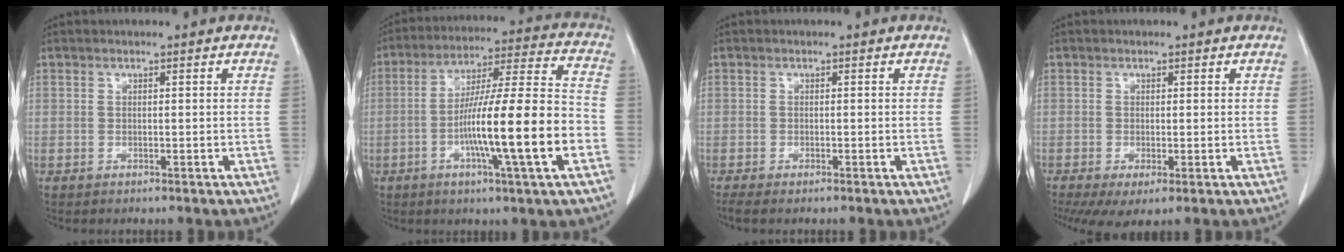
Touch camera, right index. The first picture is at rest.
{"total": 17.4, "force": [-5.0, 0.0, 16.7], "torque": [-0.282, 0.003, -0.085]}
{"total": 2.0, "force": [-1.7, 0.1, 1.1], "torque": [-0.018, -0.005, -0.024]}
{"total": 5.2, "force": [-2.5, 1.6, 4.2], "torque": [-0.069, -0.019, -0.043]}